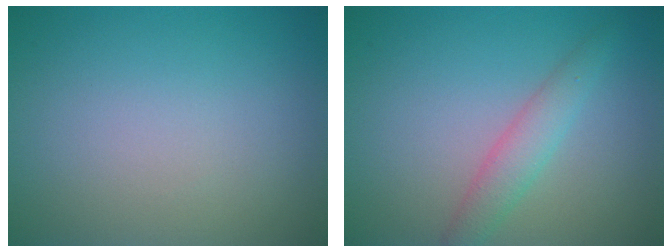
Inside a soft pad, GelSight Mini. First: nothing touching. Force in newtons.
{"total": 2.5, "press": 2.5, "slide": 0.1}